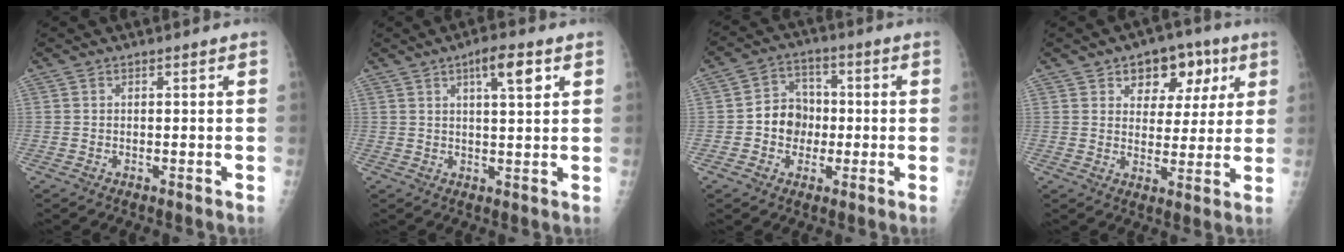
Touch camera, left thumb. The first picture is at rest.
{"total": 6.1, "force": [3.0, 1.5, 5.1], "torque": [-0.076, -0.009, 0.046]}
{"total": 7.9, "force": [-1.1, 6.9, 3.7], "torque": [-0.022, 0.023, -0.028]}
{"total": 10.6, "force": [5.0, 7.2, 5.9], "torque": [-0.031, -0.012, 0.067]}